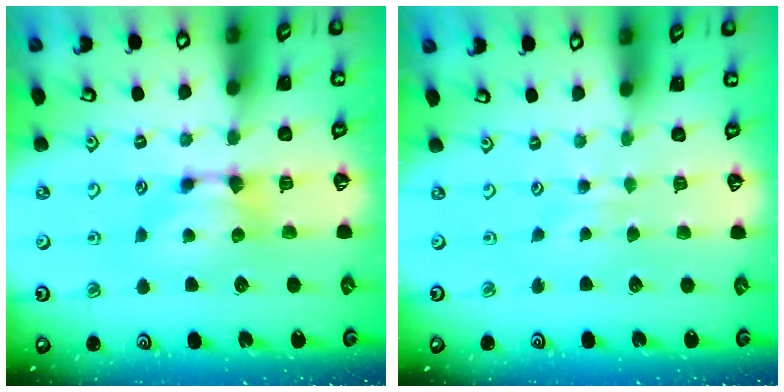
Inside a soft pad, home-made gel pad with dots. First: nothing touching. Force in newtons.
{"total": 3.0, "press": 2.9, "slide": 0.3}